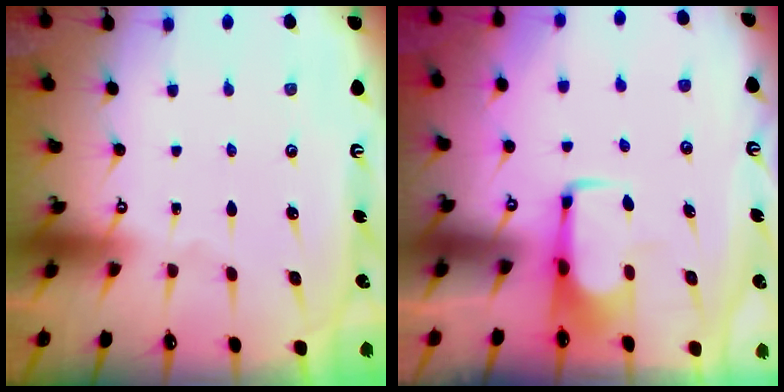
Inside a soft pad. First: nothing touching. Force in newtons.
{"total": 1.8, "press": 1.7, "slide": 0.5}